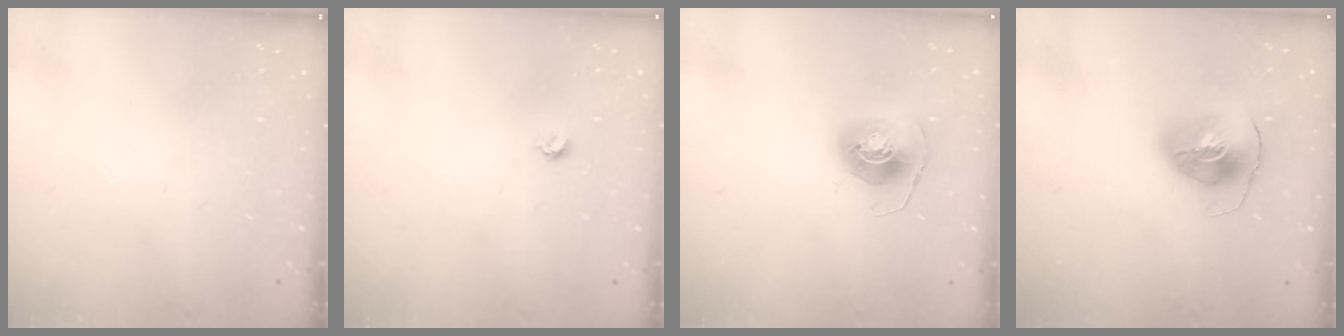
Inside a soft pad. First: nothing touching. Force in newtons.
{"total": 3.4, "press": 3.4, "slide": 0.2}
{"total": 6.8, "press": 6.8, "slide": 0.4}
{"total": 8.3, "press": 8.2, "slide": 0.9}